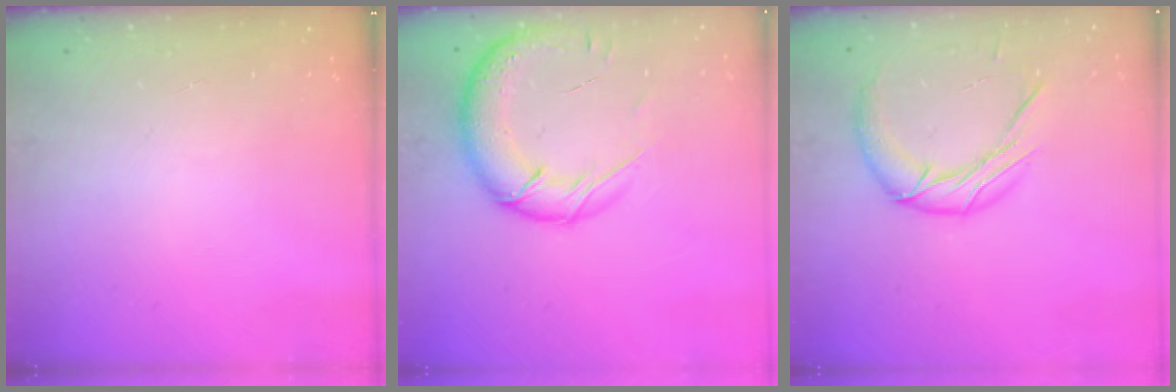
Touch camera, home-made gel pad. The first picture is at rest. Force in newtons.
{"total": 18.0, "press": 17.4, "slide": 4.4}
{"total": 12.0, "press": 11.9, "slide": 0.7}